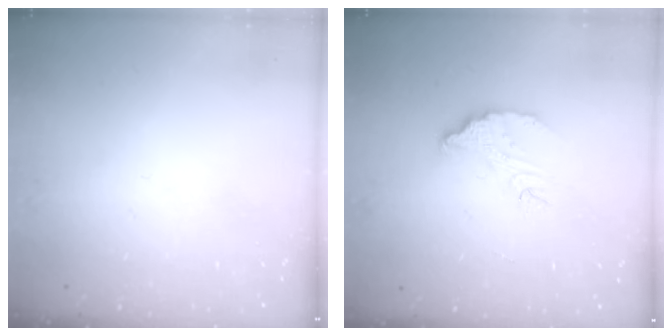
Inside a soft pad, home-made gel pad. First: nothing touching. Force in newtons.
{"total": 7.1, "press": 7.1, "slide": 0.4}